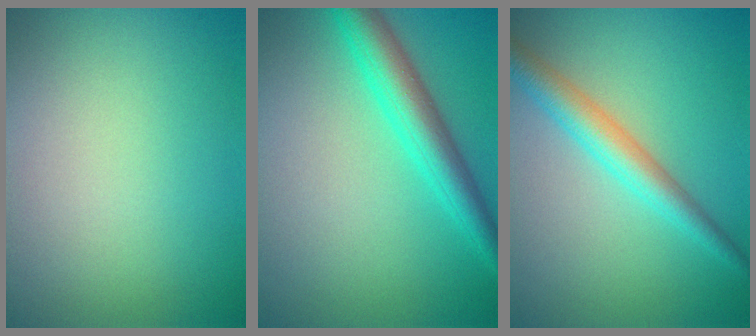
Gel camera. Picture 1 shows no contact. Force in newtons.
{"total": 4.5, "press": 4.5, "slide": 0.2}
{"total": 3.6, "press": 3.6, "slide": 0.0}